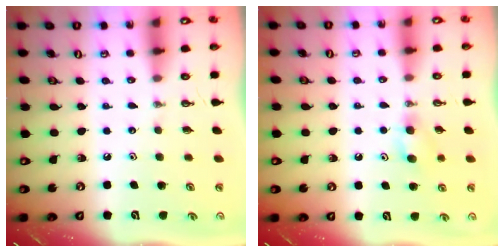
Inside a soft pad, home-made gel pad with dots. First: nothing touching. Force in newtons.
{"total": 5.1, "press": 4.9, "slide": 1.3}